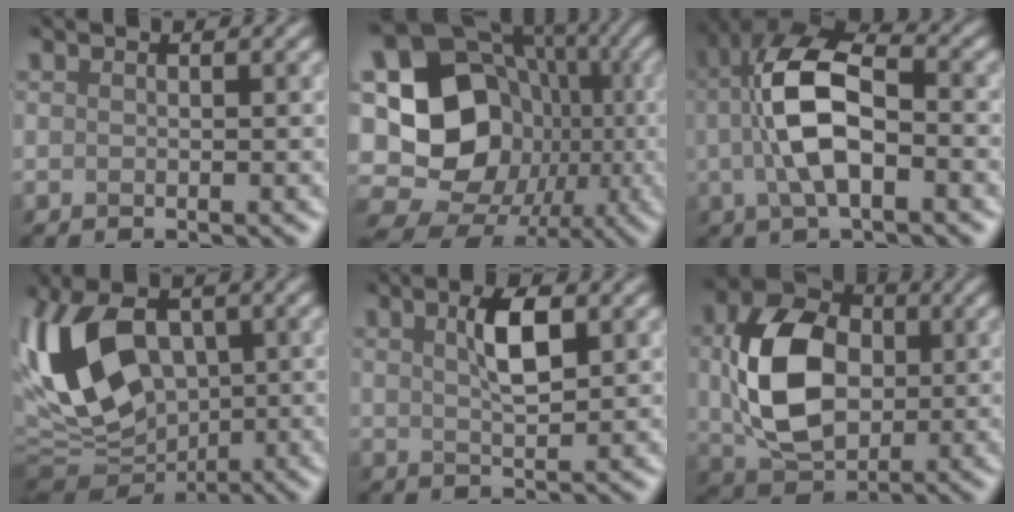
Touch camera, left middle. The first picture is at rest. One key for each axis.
{"total": 18.5, "fx": -2.3, "fy": 16.6, "fz": 7.7, "tx": -0.157, "ty": 0.034, "tz": -0.042}
{"total": 6.3, "fx": -1.0, "fy": 2.7, "fz": 5.7, "tx": -0.139, "ty": 0.016, "tz": -0.003}
{"total": 11.4, "fx": -0.4, "fy": 7.3, "fz": 8.8, "tx": -0.217, "ty": -0.007, "tz": 0.010}
{"total": 1.6, "fx": 0.7, "fy": -0.3, "fz": 1.4, "tx": -0.051, "ty": 0.003, "tz": 0.032}
{"total": 8.6, "fx": 0.2, "fy": 6.3, "fz": 5.9, "tx": -0.156, "ty": -0.007, "tz": 0.029}